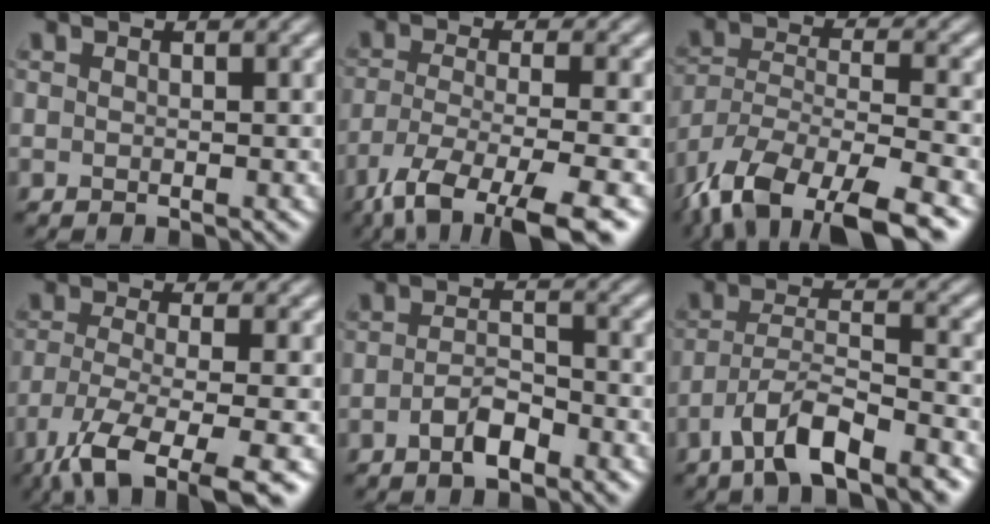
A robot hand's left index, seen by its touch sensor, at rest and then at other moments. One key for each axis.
{"total": 9.3, "fx": -6.4, "fy": 2.3, "fz": 6.4, "tx": -0.117, "ty": -0.012, "tz": -0.114}
{"total": 13.2, "fx": -9.7, "fy": 5.0, "fz": 7.5, "tx": -0.141, "ty": -0.022, "tz": -0.160}
{"total": 8.5, "fx": -5.4, "fy": 2.2, "fz": 6.1, "tx": -0.106, "ty": -0.011, "tz": -0.102}
{"total": 3.1, "fx": -1.8, "fy": 1.3, "fz": 2.2, "tx": -0.041, "ty": 0.004, "tz": -0.035}
{"total": 7.2, "fx": -4.8, "fy": 2.0, "fz": 4.9, "tx": -0.089, "ty": 0.005, "tz": -0.089}